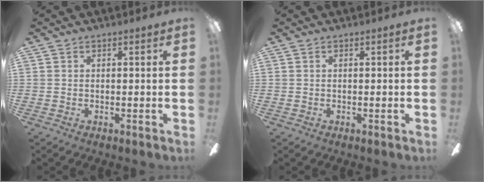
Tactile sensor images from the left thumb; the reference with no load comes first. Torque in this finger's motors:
{"motor_torque": [-0.15, 0.15, 0.11, 0.11, 0.00]}